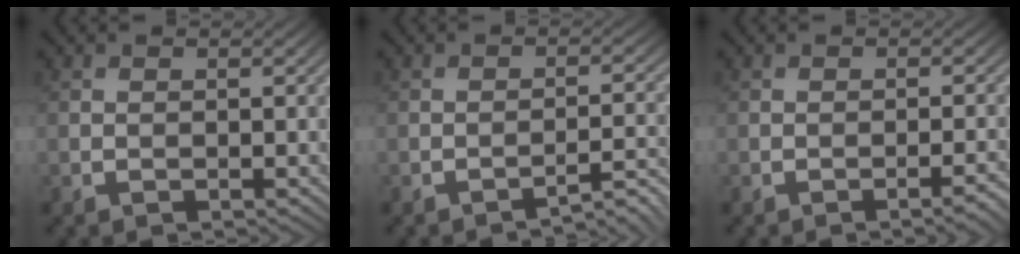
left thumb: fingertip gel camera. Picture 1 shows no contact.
{"total": 2.9, "force": [-2.8, -0.6, 0.6], "torque": [-0.007, 0.014, -0.037]}
{"total": 1.7, "force": [-1.3, -0.5, 0.9], "torque": [-0.016, 0.005, -0.020]}